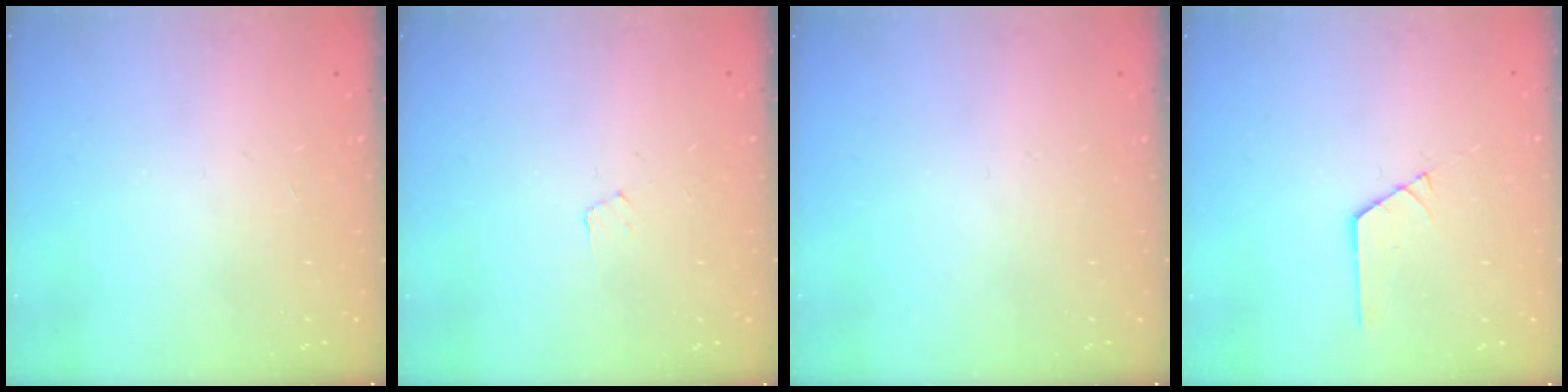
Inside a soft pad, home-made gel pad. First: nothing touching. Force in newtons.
{"total": 3.5, "press": 3.5, "slide": 0.4}
{"total": 0.0}
{"total": 1.2, "press": 1.2, "slide": 0.1}